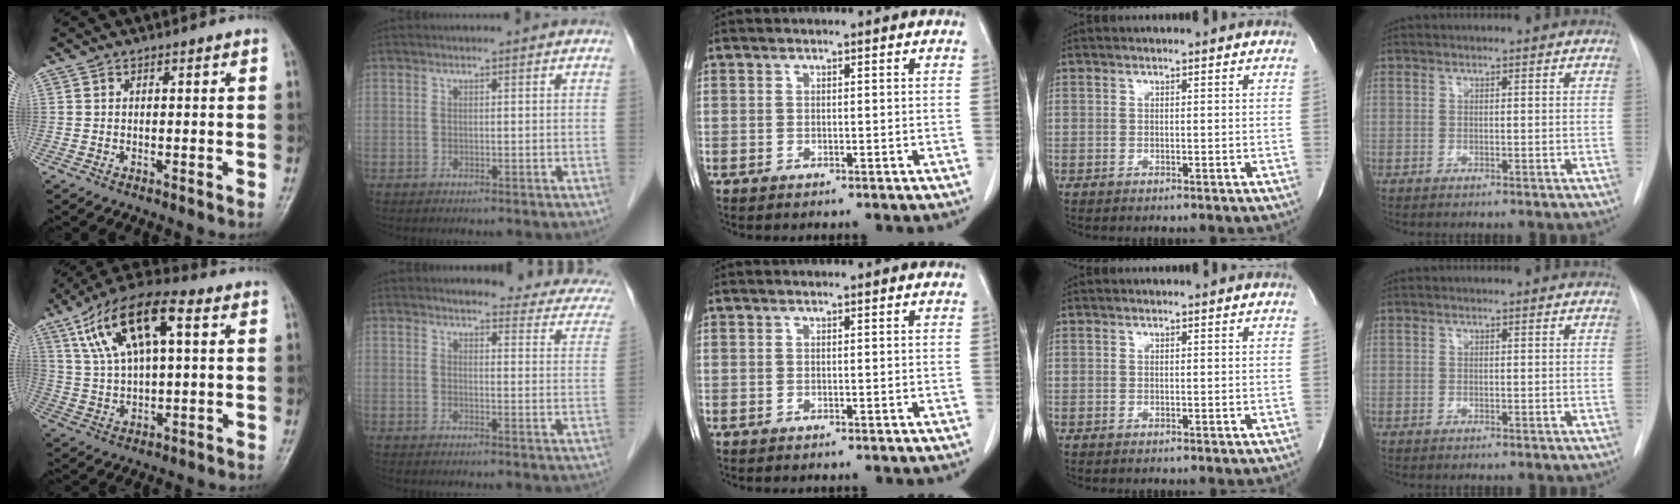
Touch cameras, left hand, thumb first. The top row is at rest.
{"thumb": {"total": 16.2, "force": [6.2, 6.9, 13.3], "torque": [-0.236, 0.014, 0.107]}, "index": {"total": 15.3, "force": [13.7, 3.9, 5.7], "torque": [-0.032, -0.022, 0.127]}}